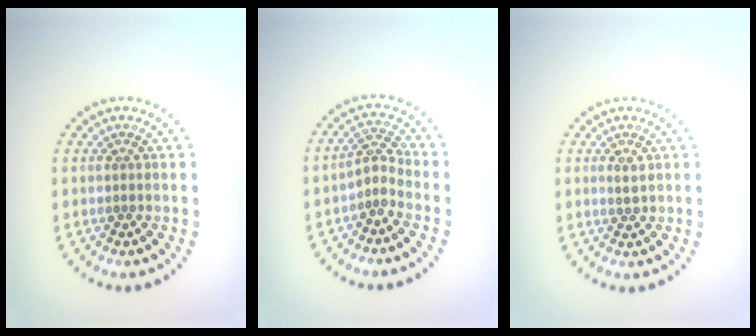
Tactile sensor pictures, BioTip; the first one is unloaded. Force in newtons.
{"total": 2.0, "press": 1.5, "slide": 1.4}
{"total": 1.0, "press": 1.0, "slide": 0.2}